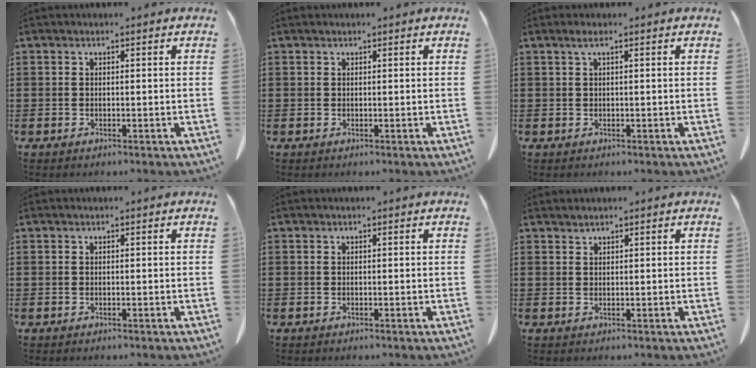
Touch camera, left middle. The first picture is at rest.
{"total": 0.0}
{"total": 1.2, "force": [0.3, 0.1, 1.2], "torque": [-0.023, 0.001, 0.006]}
{"total": 0.0}
{"total": 0.0}
{"total": 0.9, "force": [0.9, 0.0, 0.0], "torque": [-0.004, -0.001, 0.018]}